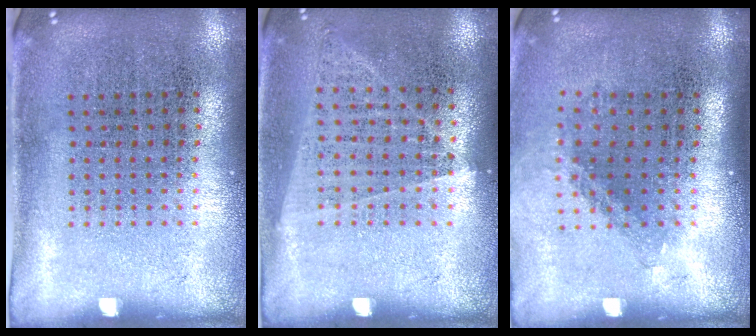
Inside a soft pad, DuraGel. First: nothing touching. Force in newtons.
{"total": 1.0, "press": 0.9, "slide": 0.4}
{"total": 1.4, "press": 1.0, "slide": 1.0}